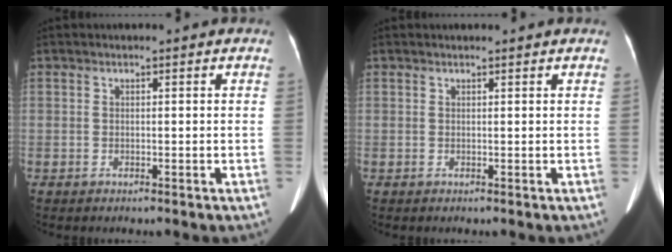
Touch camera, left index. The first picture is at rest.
{"total": 1.2, "force": [1.2, -0.1, 0.4], "torque": [-0.008, 0.011, 0.016]}